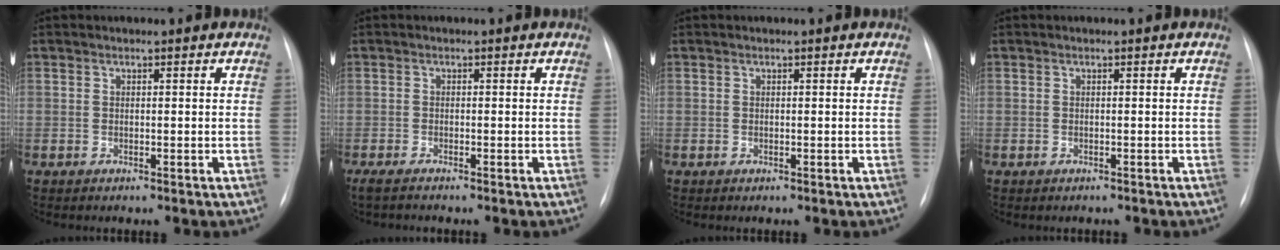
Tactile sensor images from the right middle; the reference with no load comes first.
{"total": 2.3, "force": [-2.0, -0.1, 1.1], "torque": [-0.020, -0.005, -0.034]}
{"total": 0.0}
{"total": 0.0}